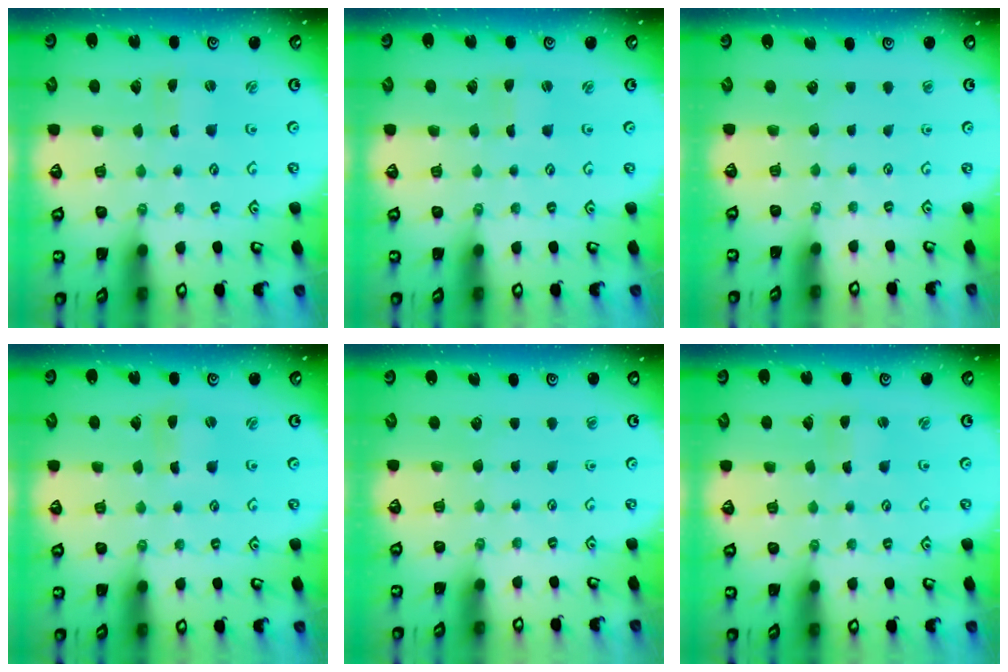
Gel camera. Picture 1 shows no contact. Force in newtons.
{"total": 0.0}
{"total": 0.0}
{"total": 1.8, "press": 1.8, "slide": 0.2}
{"total": 0.0}
{"total": 2.4, "press": 2.4, "slide": 0.3}